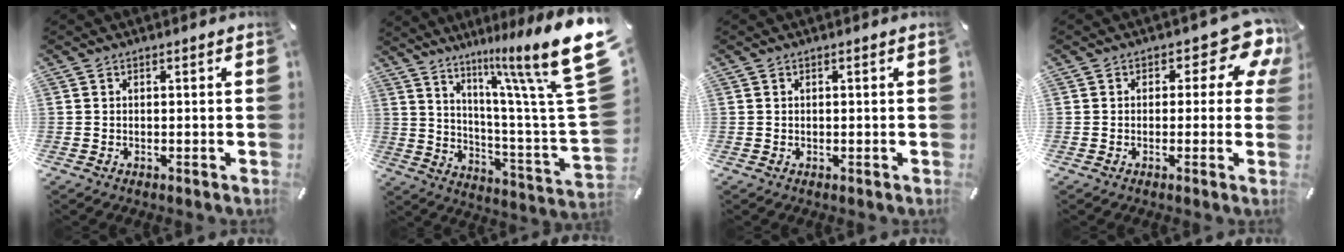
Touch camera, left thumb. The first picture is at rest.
{"total": 20.1, "force": [11.9, 3.1, 15.9], "torque": [-0.232, -0.095, 0.183]}
{"total": 0.0}
{"total": 9.5, "force": [4.0, 4.9, 7.1], "torque": [-0.084, -0.026, 0.067]}